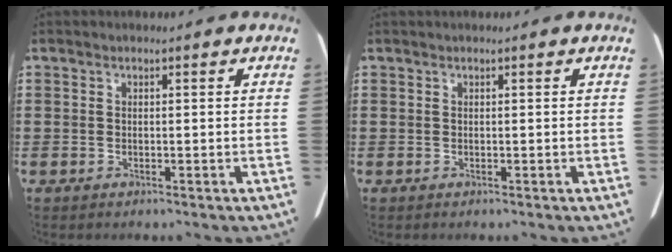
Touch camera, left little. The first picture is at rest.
{"total": 0.0}